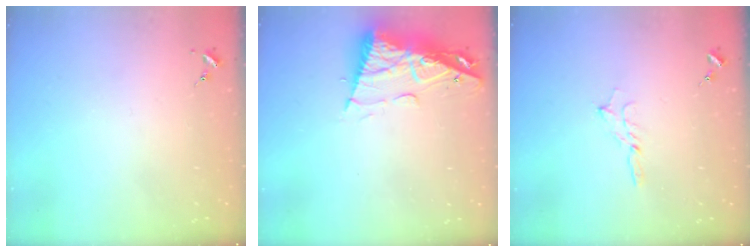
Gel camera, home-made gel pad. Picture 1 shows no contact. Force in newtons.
{"total": 11.4, "press": 11.3, "slide": 1.2}
{"total": 4.0, "press": 3.9, "slide": 0.4}